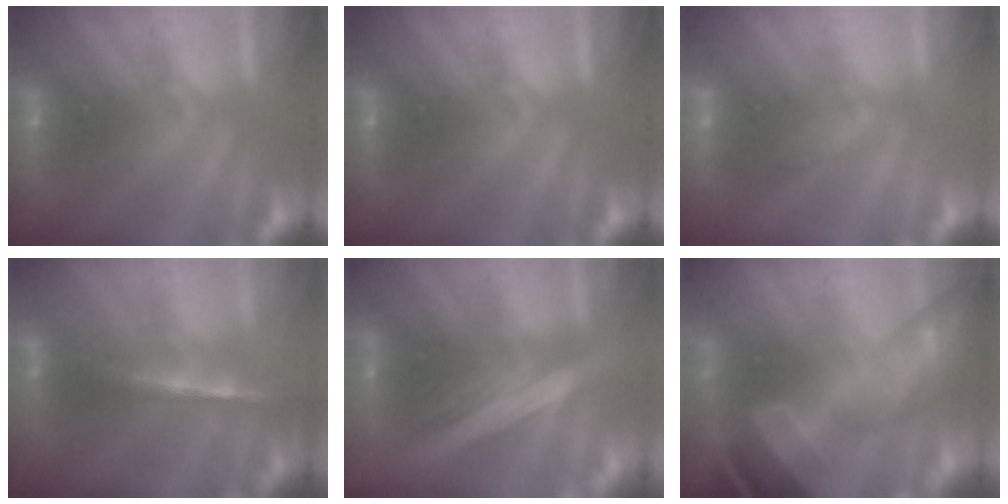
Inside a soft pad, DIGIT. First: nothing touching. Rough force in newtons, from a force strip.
{"total": 0.0}
{"total": 1.7}
{"total": 1.9}
{"total": 1.5}
{"total": 7.0}